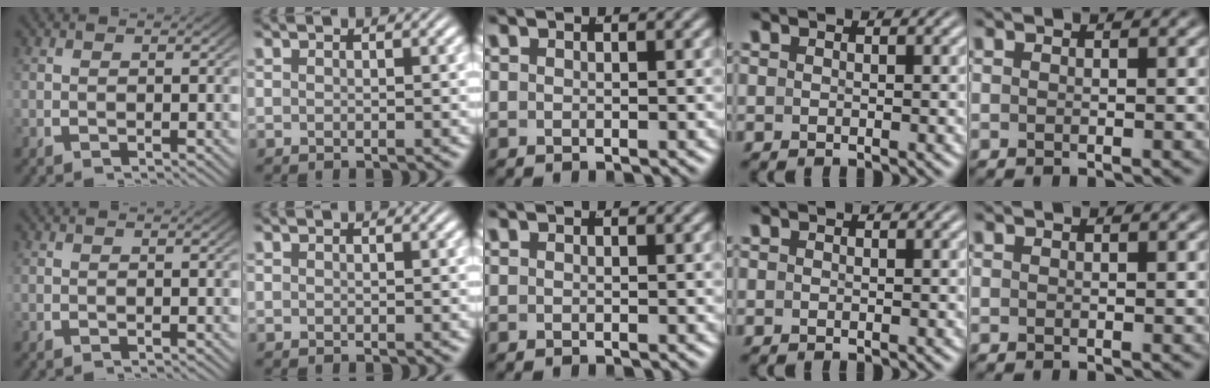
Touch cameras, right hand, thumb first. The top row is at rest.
{}